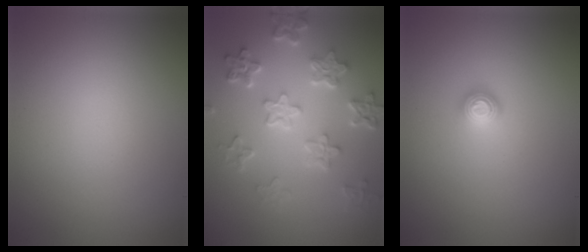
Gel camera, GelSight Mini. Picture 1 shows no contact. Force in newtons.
{"total": 5.7, "press": 4.2, "slide": 3.8}
{"total": 1.0, "press": 1.0, "slide": 0.1}